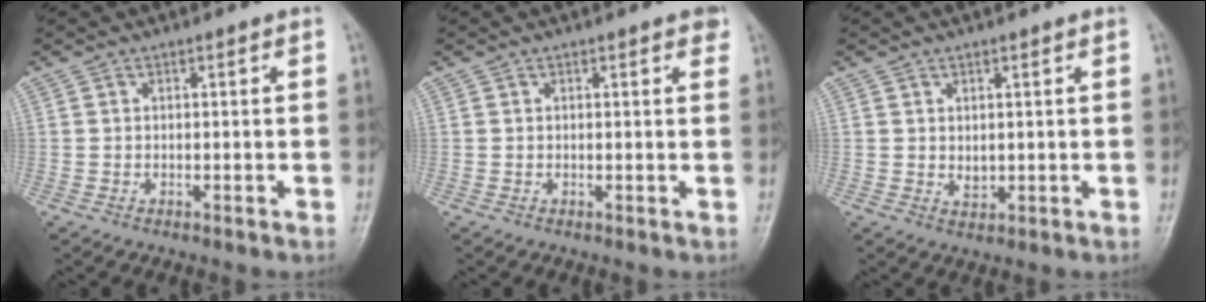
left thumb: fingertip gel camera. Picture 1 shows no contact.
{"total": 2.1, "force": [1.3, 0.8, 1.5], "torque": [-0.012, 0.000, 0.012]}
{"total": 2.0, "force": [0.5, 1.2, 1.5], "torque": [-0.021, -0.008, 0.014]}